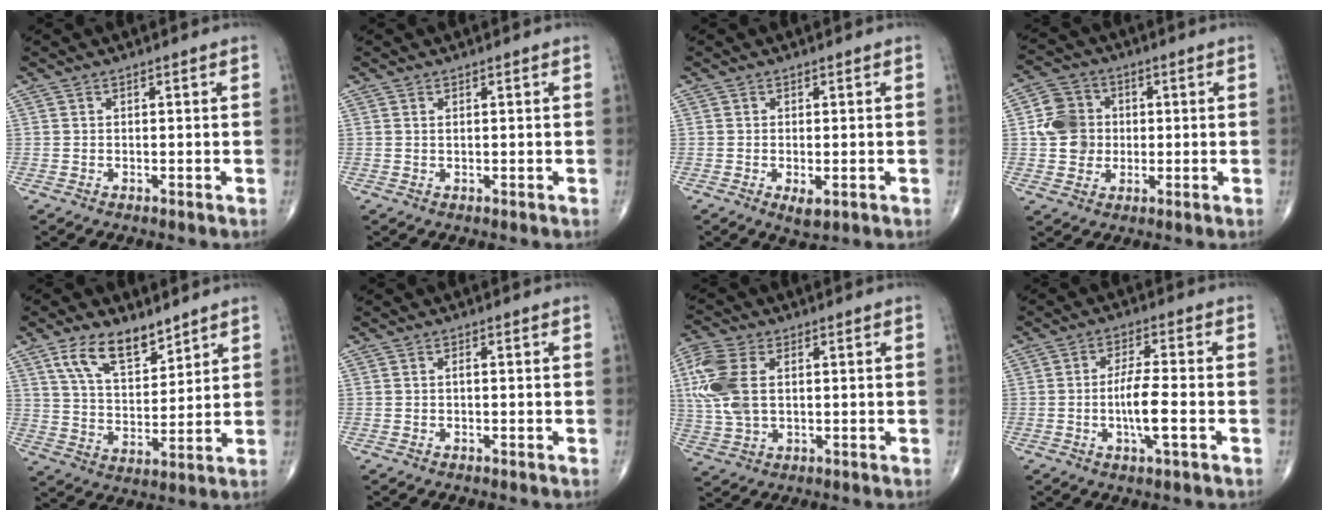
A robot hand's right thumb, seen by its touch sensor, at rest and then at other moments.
{"total": 0.5, "force": [0.3, 0.2, 0.4], "torque": [-0.011, 0.001, 0.006]}
{"total": 2.6, "force": [-0.8, 1.1, 2.3], "torque": [-0.036, -0.007, -0.008]}
{"total": 8.5, "force": [0.3, 7.7, 3.6], "torque": [-0.044, 0.010, -0.002]}
{"total": 11.2, "force": [7.3, 5.4, 6.6], "torque": [-0.099, -0.043, 0.142]}
{"total": 0.0}
{"total": 11.6, "force": [2.1, 6.9, 9.1], "torque": [-0.227, 0.007, 0.043]}
{"total": 7.1, "force": [-1.5, 1.4, 6.8], "torque": [-0.130, 0.007, -0.030]}